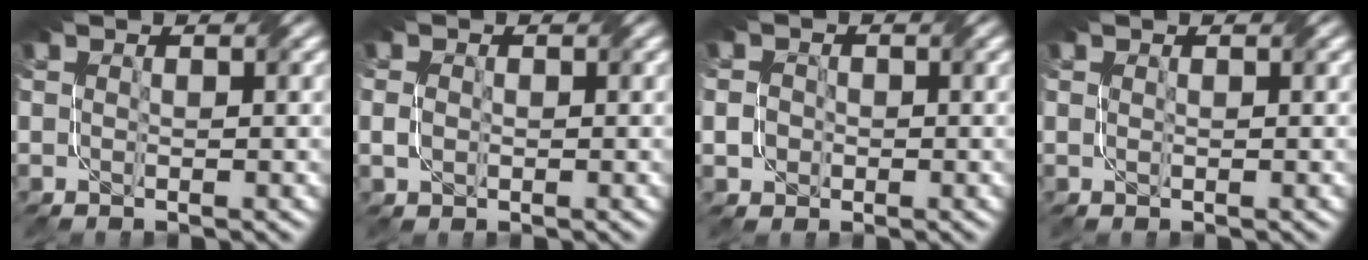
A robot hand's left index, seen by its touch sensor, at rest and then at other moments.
{"total": 1.1, "force": [-0.6, 0.6, 0.7], "torque": [-0.015, 0.001, -0.016]}
{"total": 1.9, "force": [-0.5, 1.7, 0.9], "torque": [-0.018, 0.009, -0.016]}
{"total": 0.0}